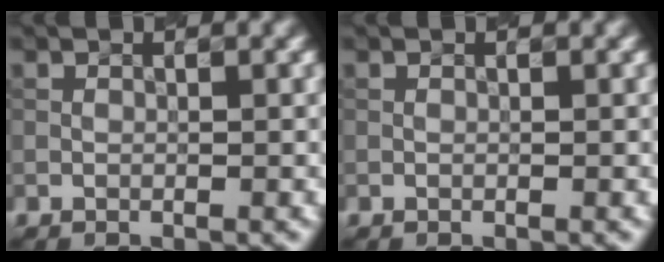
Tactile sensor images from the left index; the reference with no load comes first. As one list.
[{"total": 0.0}]